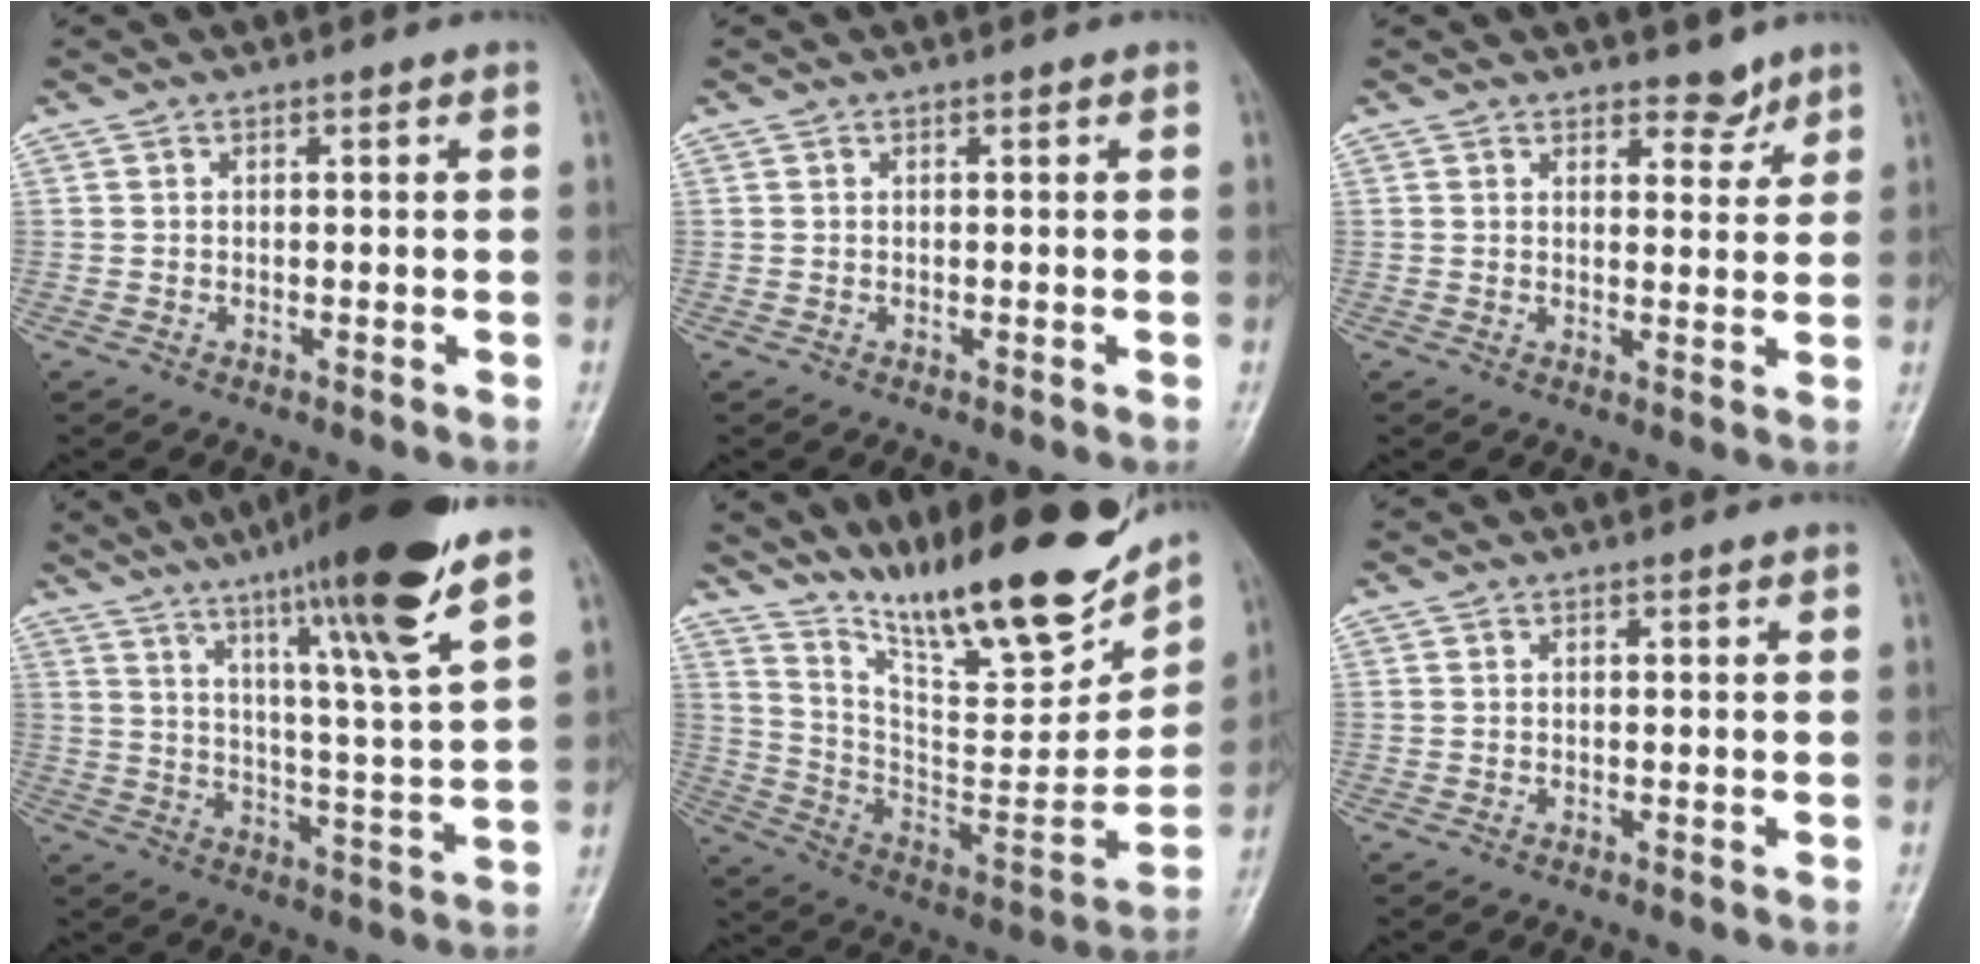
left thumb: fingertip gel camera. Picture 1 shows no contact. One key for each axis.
{"total": 0.0}
{"total": 3.5, "fx": 2.9, "fy": 1.7, "fz": 1.1, "tx": 0.008, "ty": -0.020, "tz": 0.042}
{"total": 19.8, "fx": 12.9, "fy": 0.2, "fz": 15.0, "tx": -0.219, "ty": -0.051, "tz": 0.193}
{"total": 24.2, "fx": 18.9, "fy": 5.4, "fz": 14.1, "tx": -0.187, "ty": -0.103, "tz": 0.320}
{"total": 0.0}